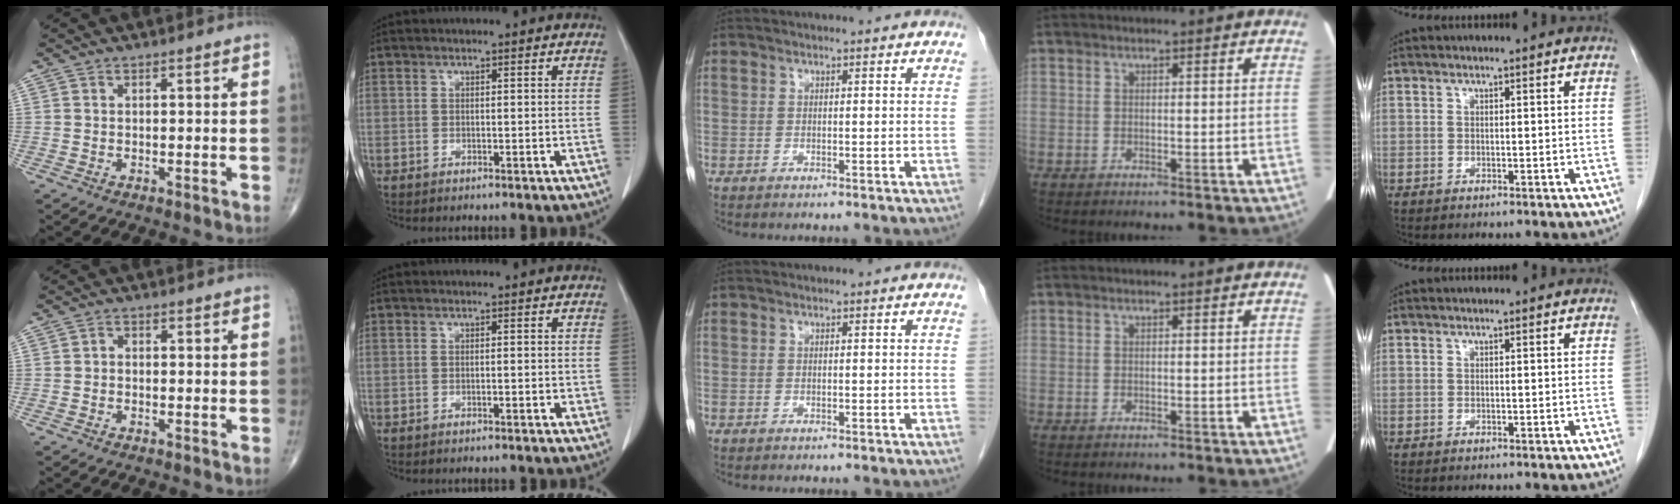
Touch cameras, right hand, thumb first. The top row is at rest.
{"thumb": {"total": 1.1, "force": [-0.4, 0.9, 0.6], "torque": [-0.004, 0.005, -0.011]}, "index": {"total": 0.8, "force": [-0.1, 0.2, 0.8], "torque": [-0.013, 0.000, 0.000]}}